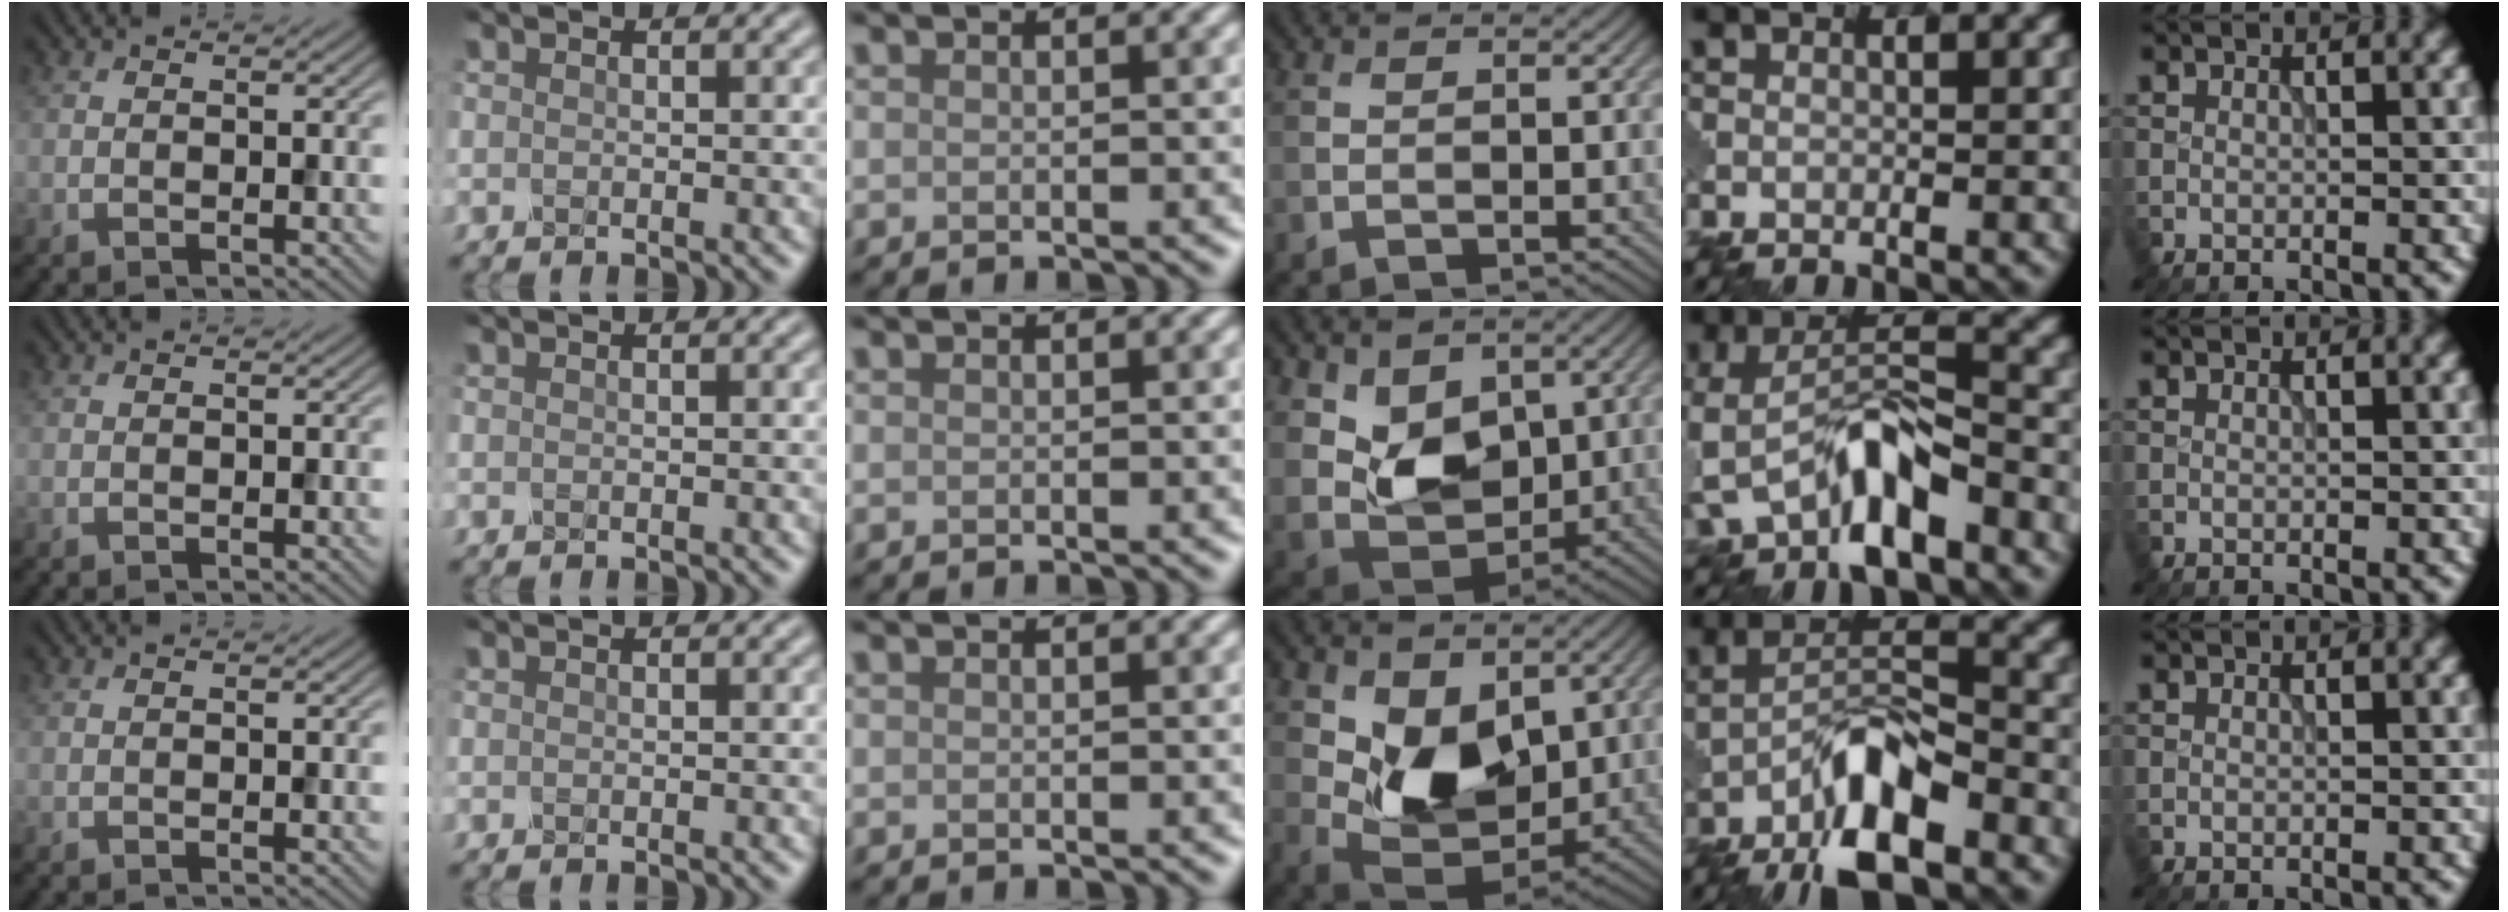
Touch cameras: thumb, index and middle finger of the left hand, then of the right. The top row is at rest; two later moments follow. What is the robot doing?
{"motion": "insert", "object": "pin"}